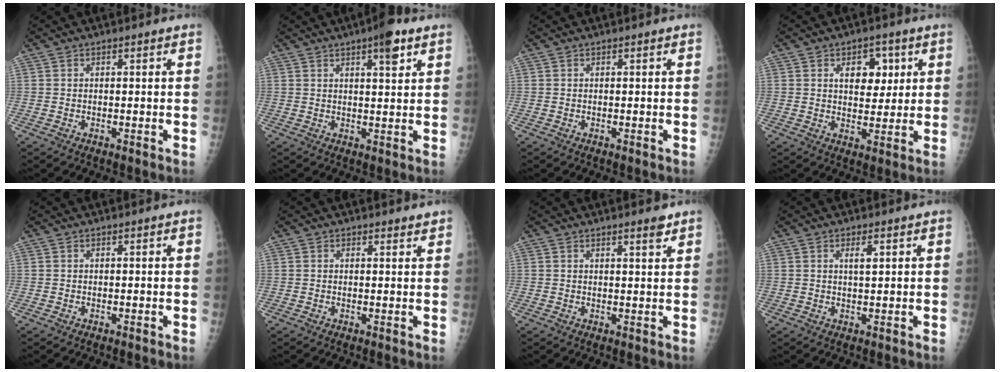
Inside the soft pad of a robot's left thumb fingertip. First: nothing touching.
{"total": 5.7, "force": [3.2, 1.5, 4.5], "torque": [-0.056, -0.013, 0.043]}
{"total": 0.0}
{"total": 7.4, "force": [2.6, 4.9, 4.9], "torque": [-0.028, -0.009, 0.037]}
{"total": 0.0}
{"total": 1.1, "force": [1.0, 0.4, 0.1], "torque": [0.004, -0.007, 0.007]}
{"total": 2.3, "force": [1.8, 0.3, 1.4], "torque": [-0.017, -0.013, 0.026]}
{"total": 2.2, "force": [1.0, 0.6, 1.8], "torque": [-0.027, -0.002, 0.017]}